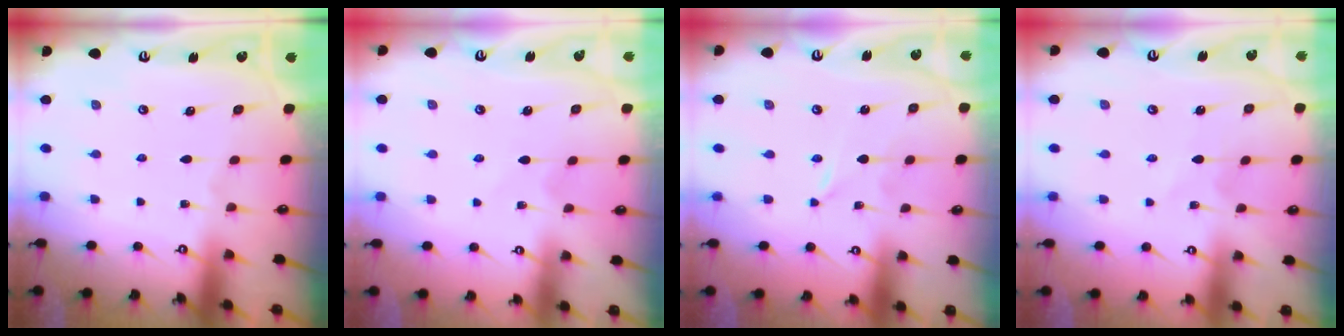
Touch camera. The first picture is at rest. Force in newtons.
{"total": 2.2, "press": 2.2, "slide": 0.3}
{"total": 0.0}
{"total": 2.4, "press": 2.4, "slide": 0.2}